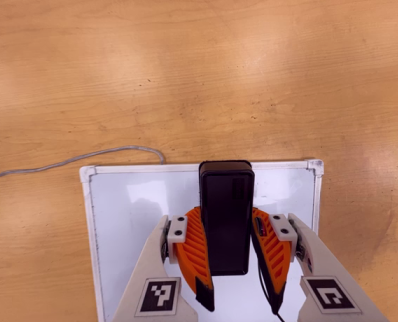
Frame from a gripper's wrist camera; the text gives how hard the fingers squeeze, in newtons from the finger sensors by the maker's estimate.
{"total": 7.0, "left": 6.2, "right": 7.9}